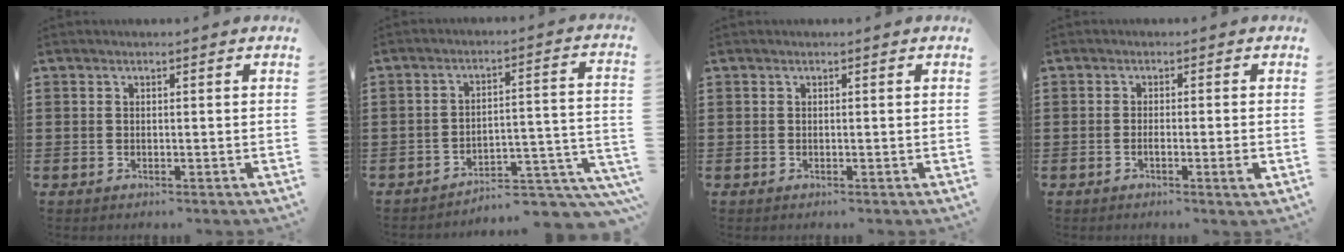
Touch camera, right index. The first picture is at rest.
{"total": 5.1, "force": [-4.6, 0.9, 2.1], "torque": [-0.031, -0.003, -0.092]}
{"total": 0.0}
{"total": 2.3, "force": [-0.8, 0.2, 2.2], "torque": [-0.036, -0.003, -0.014]}